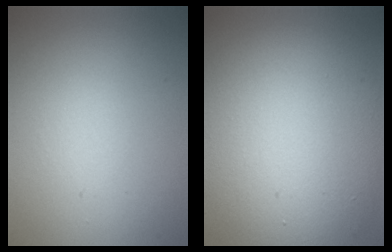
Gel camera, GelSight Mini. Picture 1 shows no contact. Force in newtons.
{"total": 12.2, "press": 12.2, "slide": 0.8}